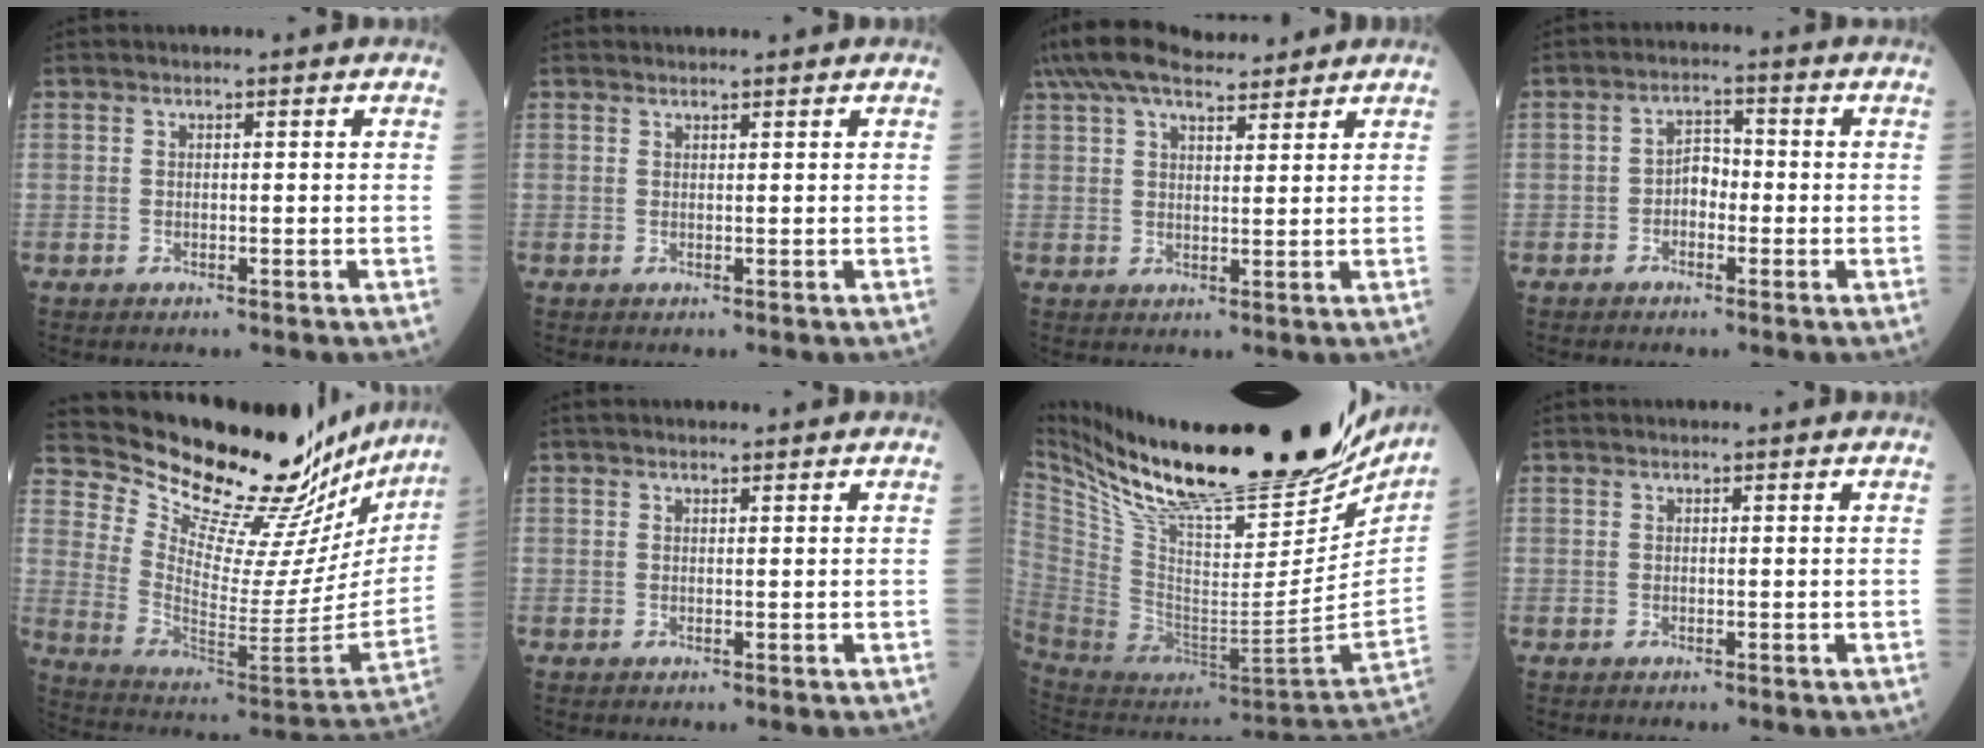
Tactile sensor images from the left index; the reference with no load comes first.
{"total": 1.3, "force": [1.3, 0.1, 0.2], "torque": [-0.004, 0.008, 0.020]}
{"total": 11.7, "force": [10.0, 2.9, 5.4], "torque": [-0.107, 0.042, 0.169]}
{"total": 3.2, "force": [-1.1, 2.0, 2.3], "torque": [-0.034, 0.008, -0.027]}
{"total": 28.8, "force": [26.3, 6.8, 9.6], "torque": [-0.159, -0.097, 0.356]}
{"total": 1.5, "force": [1.2, 0.3, 0.8], "torque": [-0.011, 0.016, 0.016]}
{"total": 34.9, "force": [26.5, 7.8, 21.4], "torque": [-0.362, -0.043, 0.406]}
{"total": 0.0}